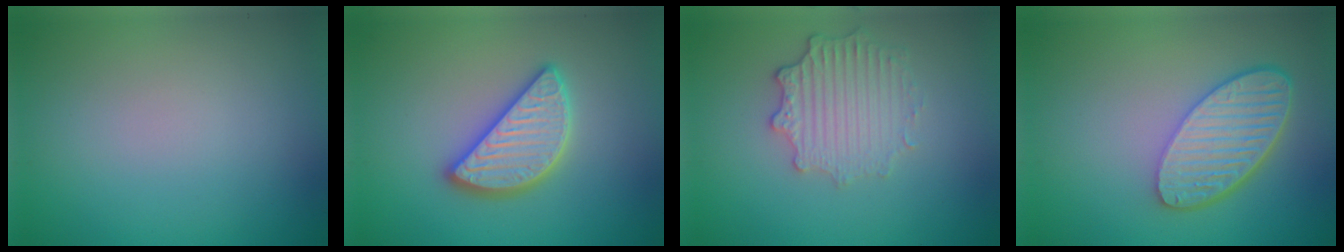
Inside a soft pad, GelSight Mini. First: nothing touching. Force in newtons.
{"total": 4.1, "press": 4.1, "slide": 0.3}
{"total": 3.7, "press": 3.0, "slide": 2.2}
{"total": 6.1, "press": 4.7, "slide": 3.9}